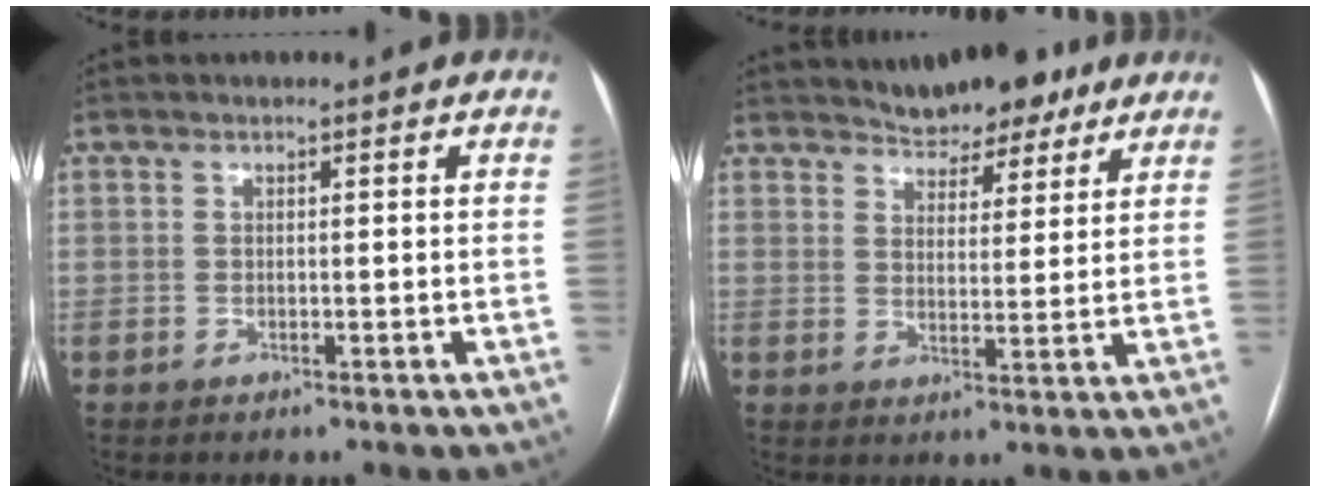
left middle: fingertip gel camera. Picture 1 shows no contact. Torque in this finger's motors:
{"motor_torque": [0.63, -0.73, 0.10, 0.02]}